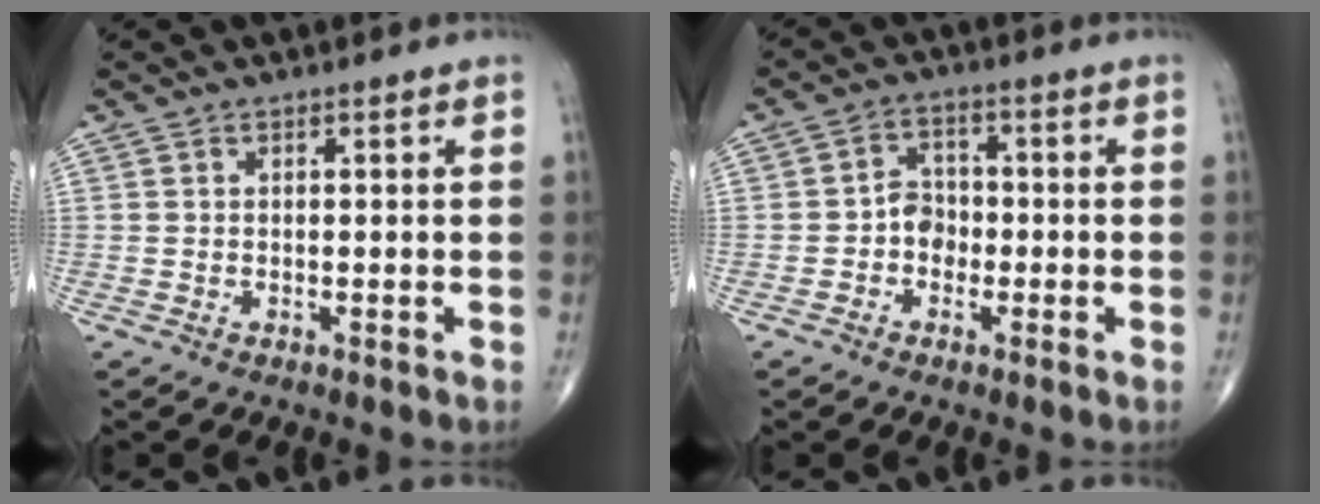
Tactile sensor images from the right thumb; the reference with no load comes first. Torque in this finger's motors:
{"motor_torque": [0.38, -0.07, 0.21, -0.37, 0.02]}